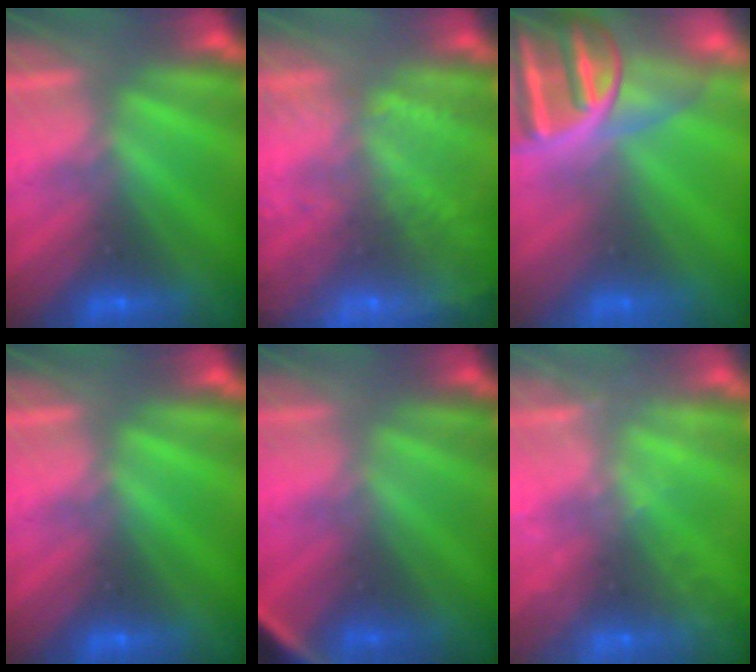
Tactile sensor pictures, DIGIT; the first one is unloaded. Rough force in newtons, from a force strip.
{"total": 9.7}
{"total": 8.7}
{"total": 0.0}
{"total": 3.0}
{"total": 2.3}